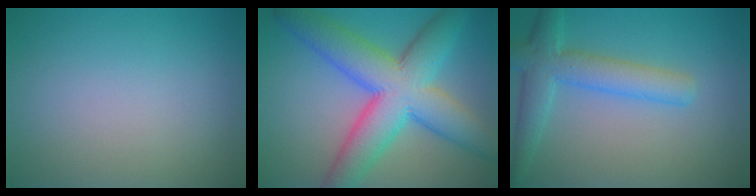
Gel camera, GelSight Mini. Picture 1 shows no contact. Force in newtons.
{"total": 10.6, "press": 10.6, "slide": 0.2}
{"total": 4.7, "press": 4.7, "slide": 0.2}